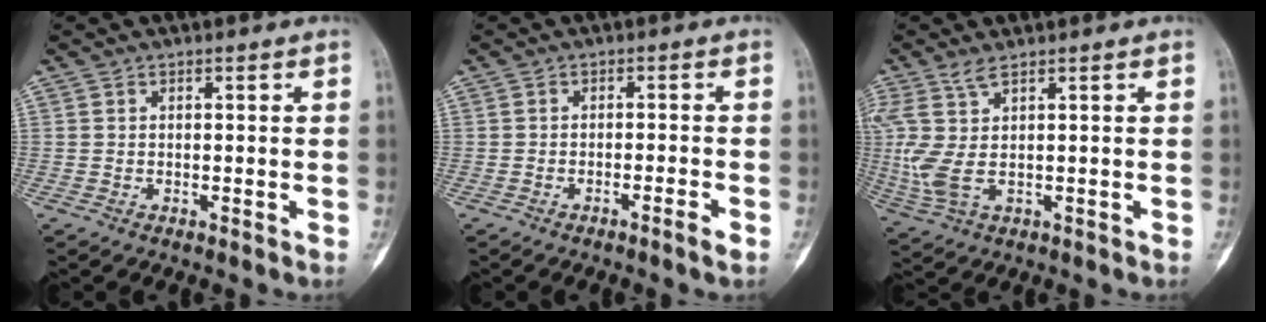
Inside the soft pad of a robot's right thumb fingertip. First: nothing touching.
{"total": 2.2, "force": [-1.4, -0.1, 1.7], "torque": [-0.036, 0.007, -0.023]}
{"total": 7.8, "force": [1.8, 2.4, 7.2], "torque": [-0.211, -0.002, 0.049]}